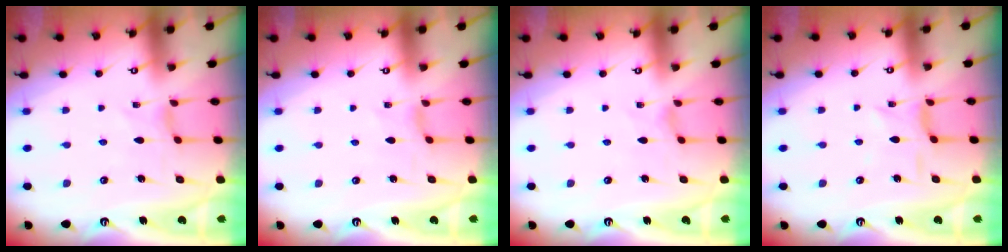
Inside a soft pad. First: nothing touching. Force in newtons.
{"total": 2.0, "press": 2.0, "slide": 0.4}
{"total": 0.7, "press": 0.6, "slide": 0.2}
{"total": 2.5, "press": 2.5, "slide": 0.2}